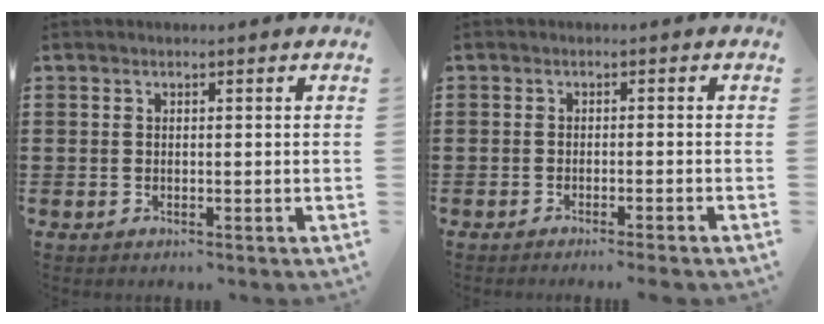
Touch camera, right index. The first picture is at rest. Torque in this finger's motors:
{"motor_torque": [0.52, -0.53, 0.27, 0.04]}